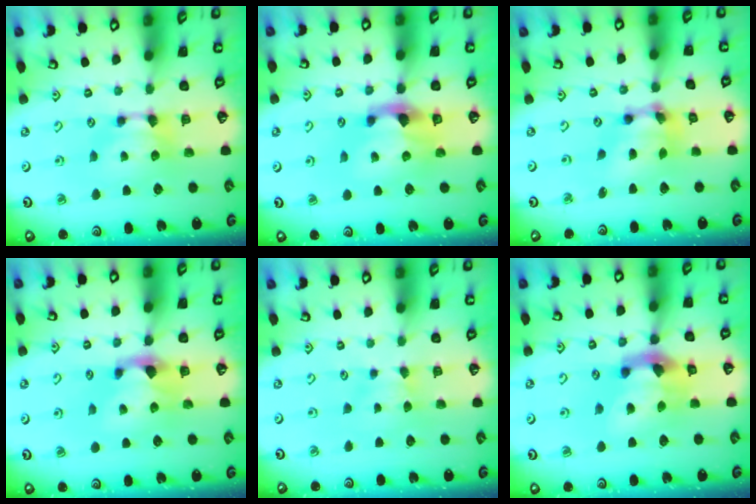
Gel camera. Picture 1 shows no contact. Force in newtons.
{"total": 3.1, "press": 2.8, "slide": 1.3}
{"total": 7.1, "press": 6.7, "slide": 2.3}
{"total": 1.8, "press": 1.2, "slide": 1.4}
{"total": 2.5, "press": 2.5, "slide": 0.5}
{"total": 5.4, "press": 5.0, "slide": 1.9}